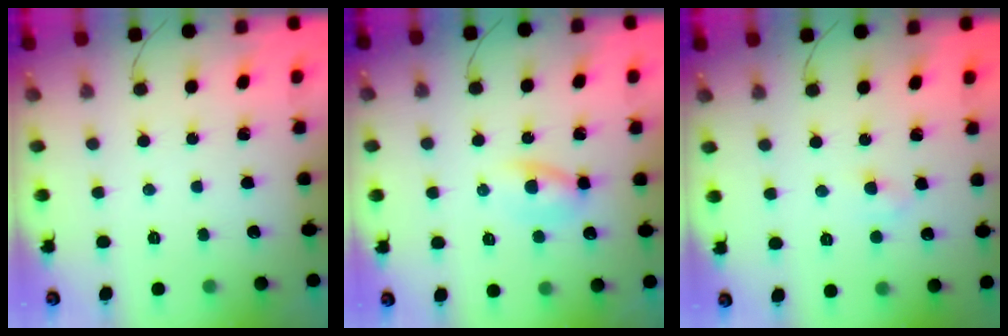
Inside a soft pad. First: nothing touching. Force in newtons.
{"total": 3.5, "press": 3.3, "slide": 1.1}
{"total": 2.4, "press": 2.2, "slide": 1.0}